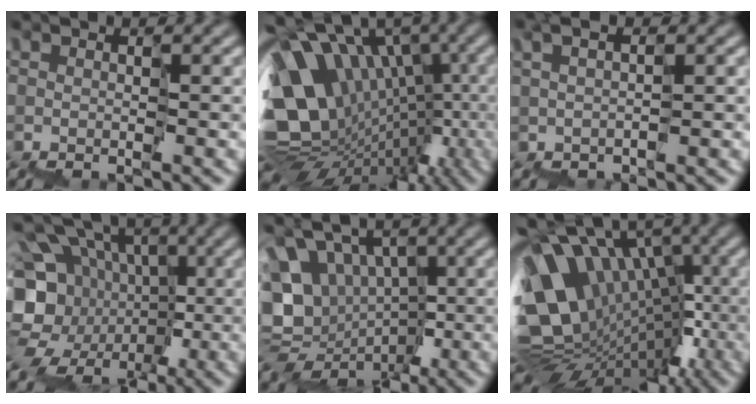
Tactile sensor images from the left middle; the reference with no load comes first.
{"total": 13.9, "force": [-0.1, 9.9, 9.6], "torque": [-0.174, 0.008, 0.025]}
{"total": 0.6, "force": [0.3, -0.5, 0.0], "torque": [-0.007, 0.003, 0.006]}
{"total": 11.5, "force": [-1.3, 9.5, 6.3], "torque": [-0.110, -0.015, -0.015]}
{"total": 8.0, "force": [0.3, 6.7, 4.4], "torque": [-0.060, 0.008, 0.008]}
{"total": 12.2, "force": [-0.7, 8.1, 9.1], "torque": [-0.157, 0.020, 0.001]}